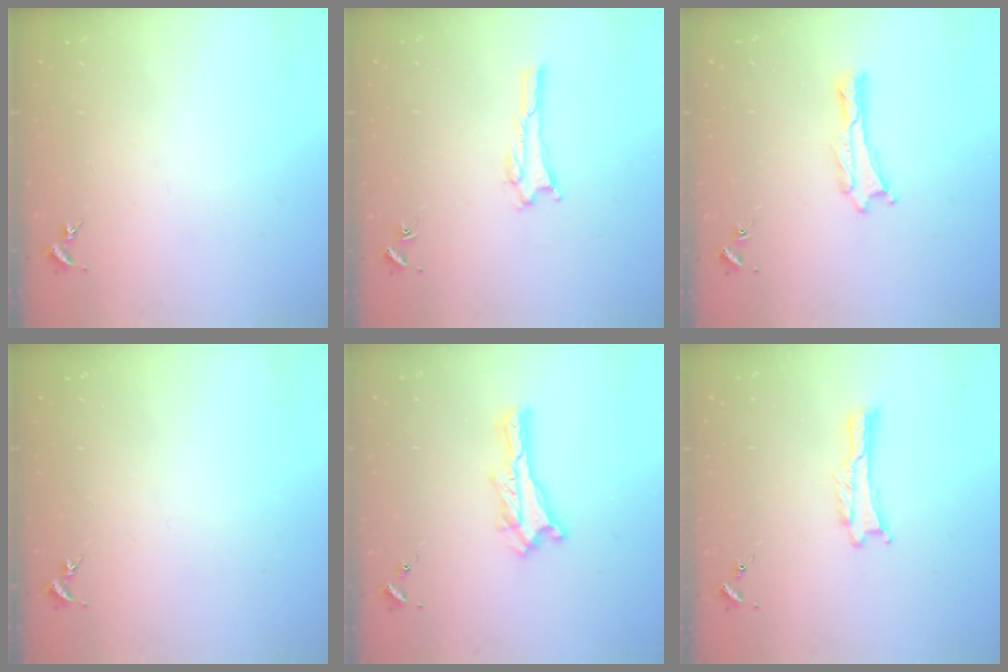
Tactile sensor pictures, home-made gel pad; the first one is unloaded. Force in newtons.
{"total": 1.5, "press": 1.5, "slide": 0.2}
{"total": 0.0}
{"total": 0.0}
{"total": 0.0}
{"total": 0.0}